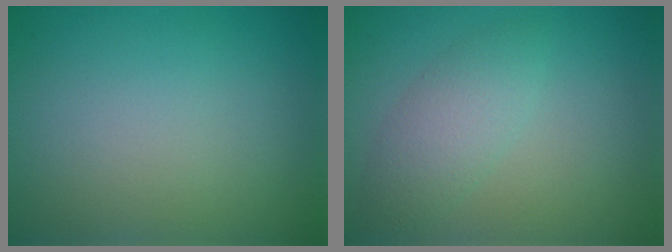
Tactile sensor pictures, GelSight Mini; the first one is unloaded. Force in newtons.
{"total": 2.7, "press": 2.7, "slide": 0.0}